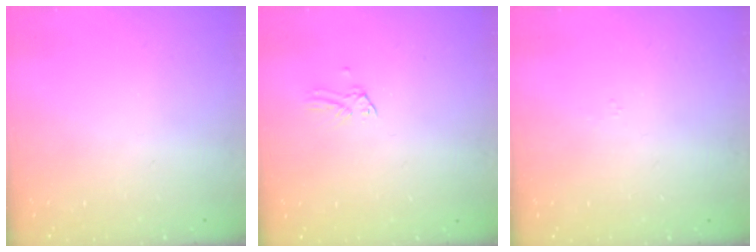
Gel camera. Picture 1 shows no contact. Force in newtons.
{"total": 0.0}
{"total": 3.0, "press": 3.0, "slide": 0.1}